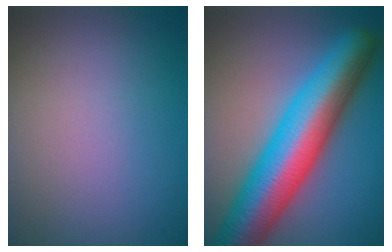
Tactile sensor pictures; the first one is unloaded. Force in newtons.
{"total": 12.1, "press": 12.1, "slide": 0.3}